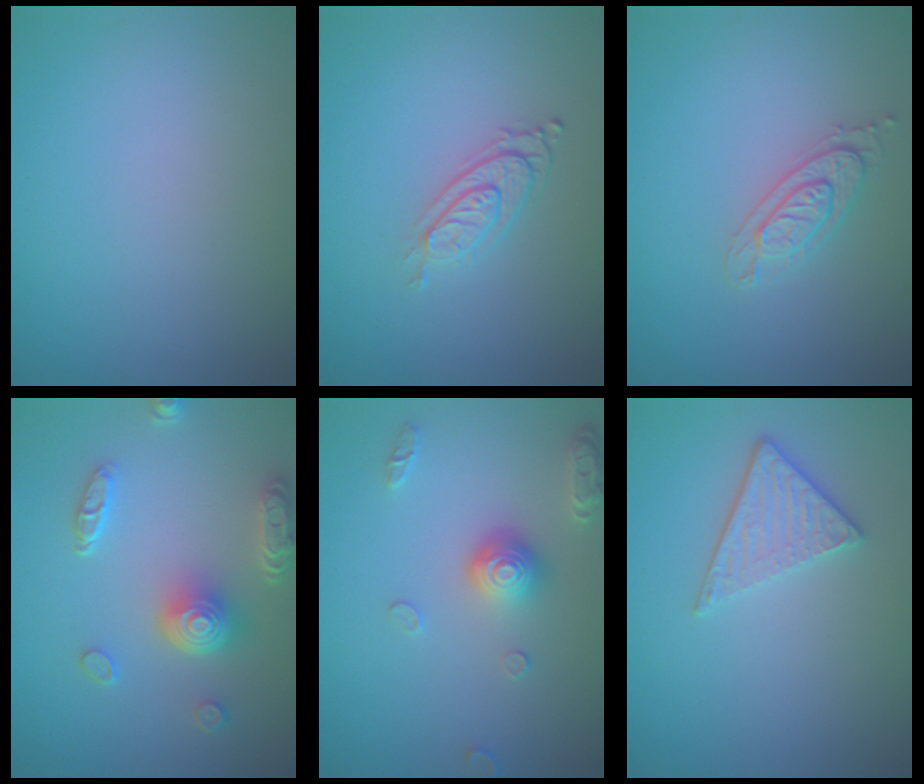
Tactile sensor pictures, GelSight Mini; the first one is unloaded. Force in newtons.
{"total": 3.0, "press": 2.0, "slide": 2.2}
{"total": 2.1, "press": 2.0, "slide": 0.4}
{"total": 5.3, "press": 4.0, "slide": 3.4}
{"total": 3.0, "press": 2.9, "slide": 0.7}
{"total": 2.8, "press": 2.4, "slide": 1.3}